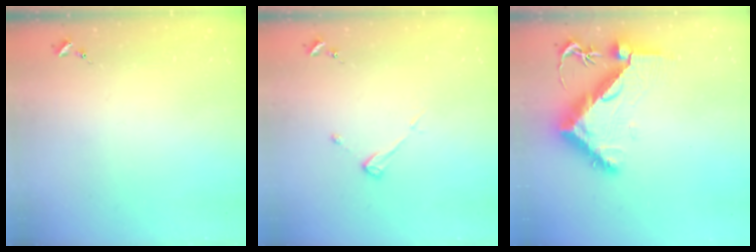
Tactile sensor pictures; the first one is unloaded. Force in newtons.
{"total": 3.8, "press": 3.8, "slide": 0.3}
{"total": 10.8, "press": 10.8, "slide": 1.3}